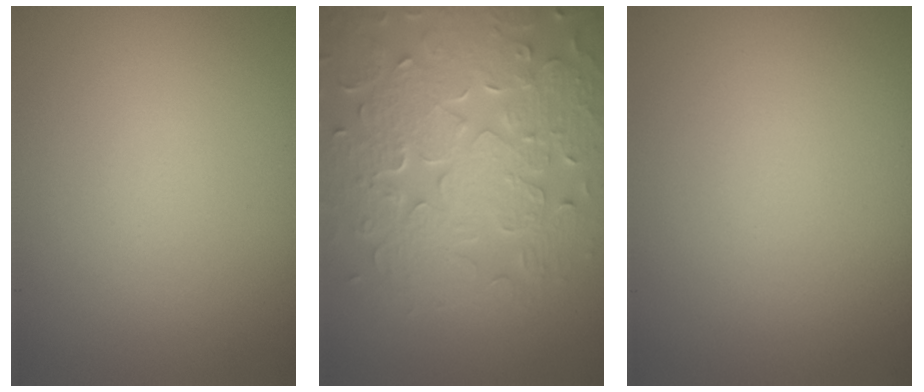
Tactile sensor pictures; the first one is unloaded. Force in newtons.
{"total": 8.4, "press": 6.1, "slide": 5.8}
{"total": 0.0}